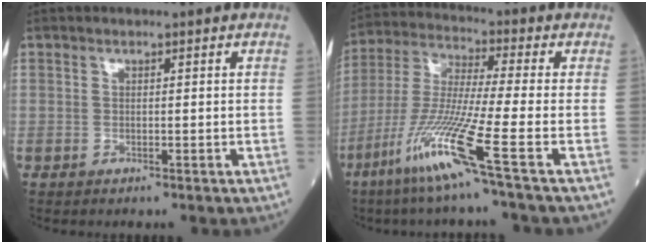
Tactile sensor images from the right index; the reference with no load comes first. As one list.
[{"total": 12.9, "force": [-6.6, -1.9, 10.9], "torque": [-0.224, -0.033, -0.135]}]